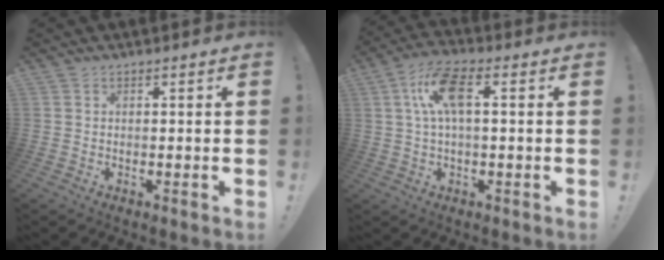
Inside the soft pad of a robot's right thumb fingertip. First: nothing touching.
{"total": 11.1, "force": [2.0, 4.6, 9.9], "torque": [-0.188, 0.011, 0.037]}